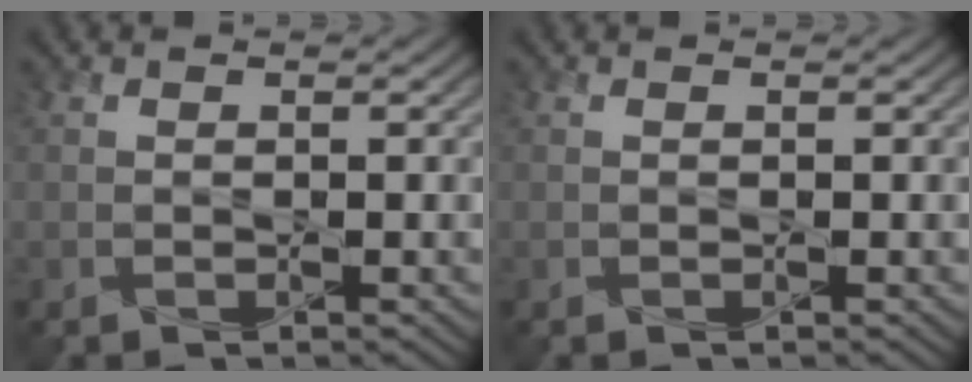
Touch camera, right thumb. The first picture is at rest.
{"total": 0.0}